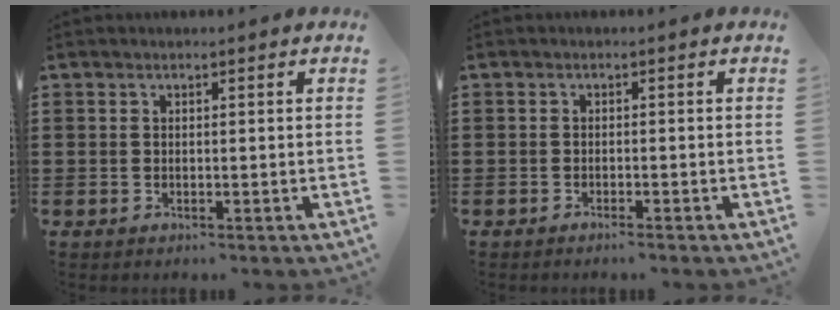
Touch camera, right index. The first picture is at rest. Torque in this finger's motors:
{"motor_torque": [0.21, 0.90, -0.11, -0.06]}